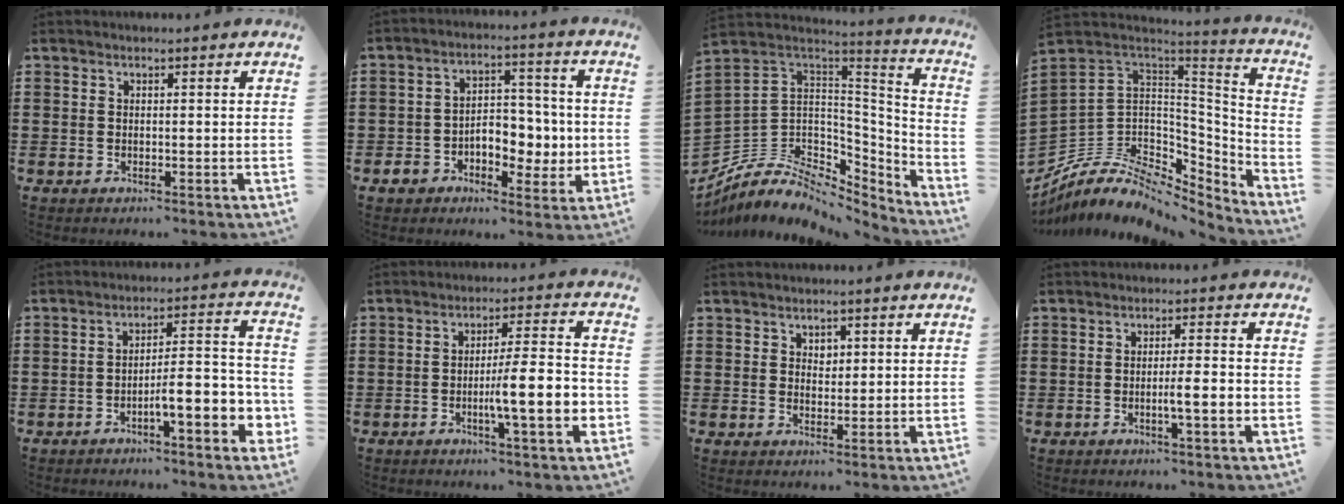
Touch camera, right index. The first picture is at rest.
{"total": 6.7, "force": [-1.4, 5.5, 3.5], "torque": [-0.058, 0.011, -0.027]}
{"total": 7.7, "force": [-3.7, 5.7, 3.7], "torque": [-0.103, -0.019, -0.066]}
{"total": 9.0, "force": [-4.5, 6.2, 4.7], "torque": [-0.124, -0.012, -0.084]}
{"total": 7.4, "force": [-3.7, 1.6, 6.2], "torque": [-0.094, -0.012, -0.067]}
{"total": 9.5, "force": [-2.6, 1.3, 9.0], "torque": [-0.131, -0.007, -0.048]}
{"total": 1.5, "force": [0.9, 1.0, 0.7], "torque": [-0.008, 0.003, 0.014]}
{"total": 3.8, "force": [-1.1, 0.2, 3.6], "torque": [-0.062, -0.002, -0.021]}